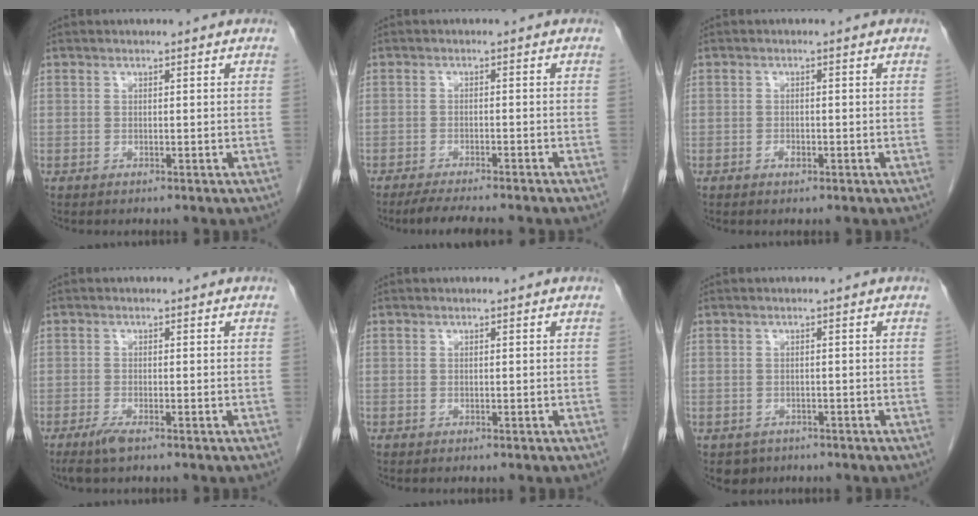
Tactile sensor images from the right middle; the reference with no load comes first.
{"total": 6.7, "force": [-5.7, 0.3, 3.5], "torque": [-0.047, -0.014, -0.088]}
{"total": 1.1, "force": [-0.6, 0.6, 0.8], "torque": [-0.014, 0.002, -0.007]}
{"total": 2.4, "force": [-1.7, 0.3, 1.7], "torque": [-0.040, -0.006, -0.033]}
{"total": 0.0}
{"total": 2.6, "force": [-1.8, 1.9, 0.3], "torque": [-0.010, 0.001, -0.024]}